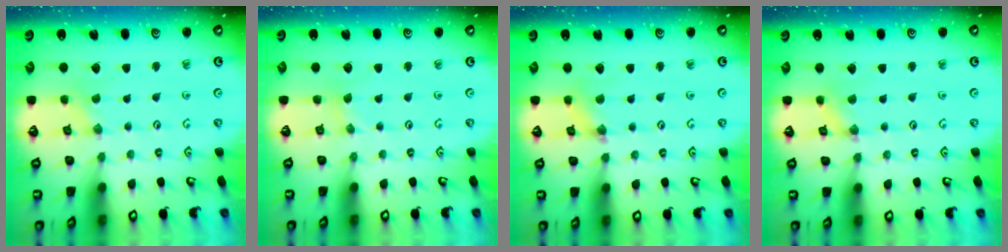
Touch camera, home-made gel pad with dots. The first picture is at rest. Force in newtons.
{"total": 0.0}
{"total": 1.9, "press": 1.8, "slide": 0.3}
{"total": 0.7, "press": 0.7, "slide": 0.2}